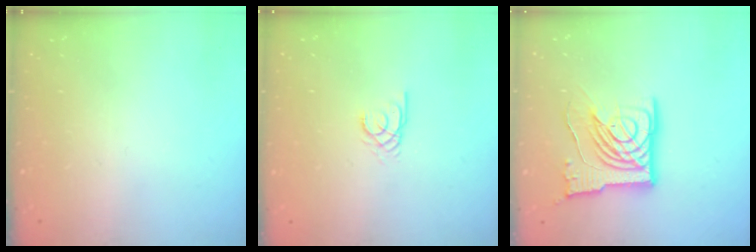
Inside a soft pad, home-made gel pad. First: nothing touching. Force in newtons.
{"total": 2.0, "press": 2.0, "slide": 0.2}
{"total": 15.1, "press": 15.0, "slide": 1.6}